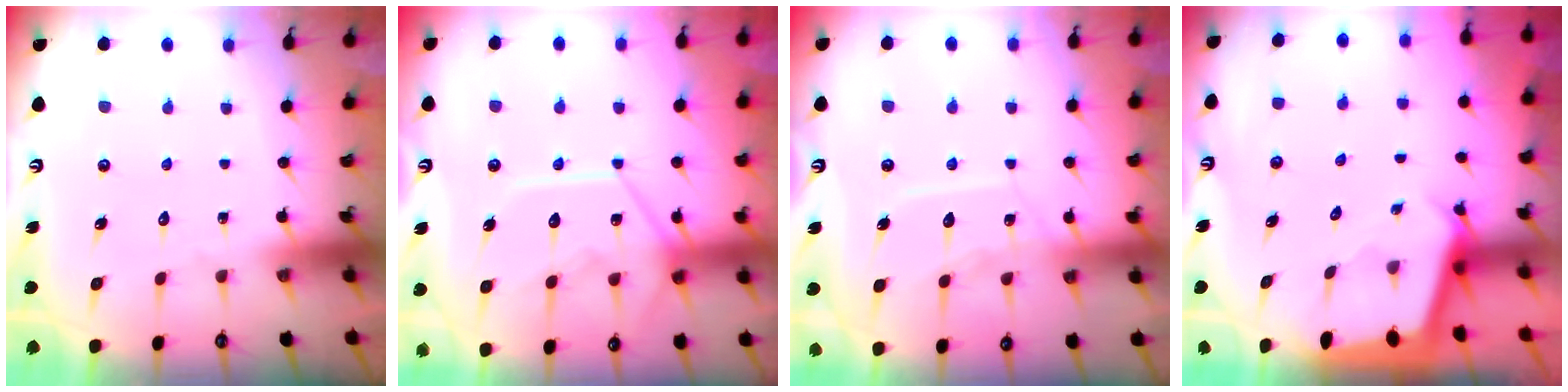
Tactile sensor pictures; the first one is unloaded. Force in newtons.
{"total": 12.2, "press": 12.2, "slide": 1.2}
{"total": 9.6, "press": 9.5, "slide": 1.0}
{"total": 2.2, "press": 2.2, "slide": 0.1}